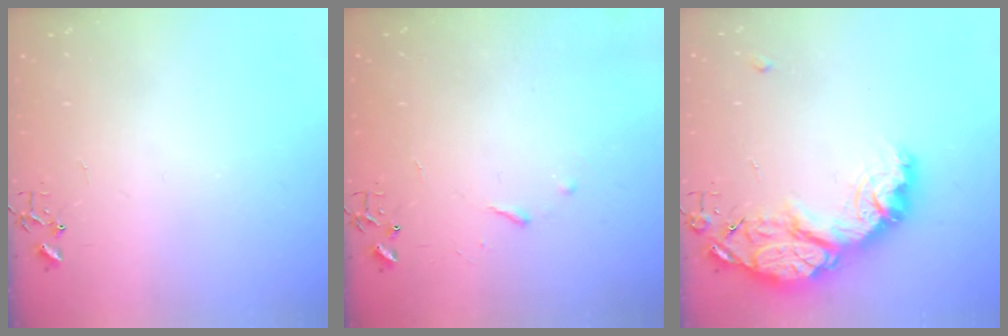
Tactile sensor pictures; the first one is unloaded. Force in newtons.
{"total": 3.4, "press": 3.3, "slide": 0.6}
{"total": 20.5, "press": 20.5, "slide": 1.5}